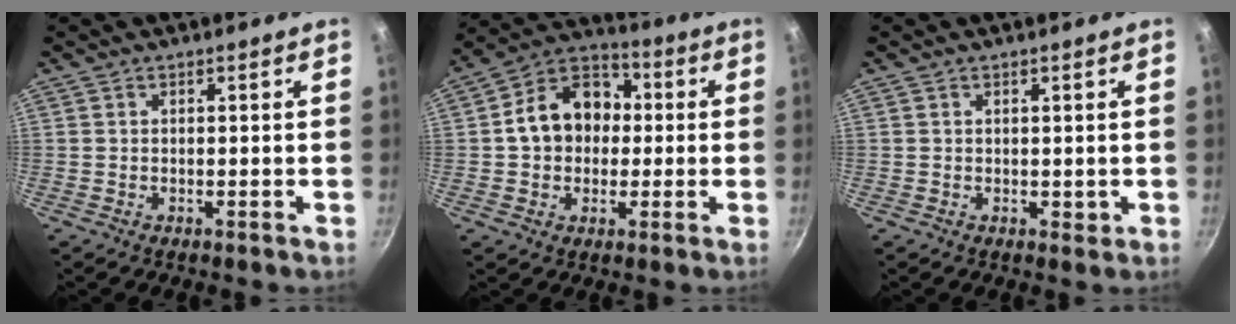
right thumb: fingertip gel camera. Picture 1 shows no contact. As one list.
[{"total": 13.9, "force": [0.8, 11.0, 8.4], "torque": [-0.100, 0.032, -0.005]}, {"total": 0.9, "force": [0.3, 0.7, 0.5], "torque": [-0.002, -0.001, 0.004]}]